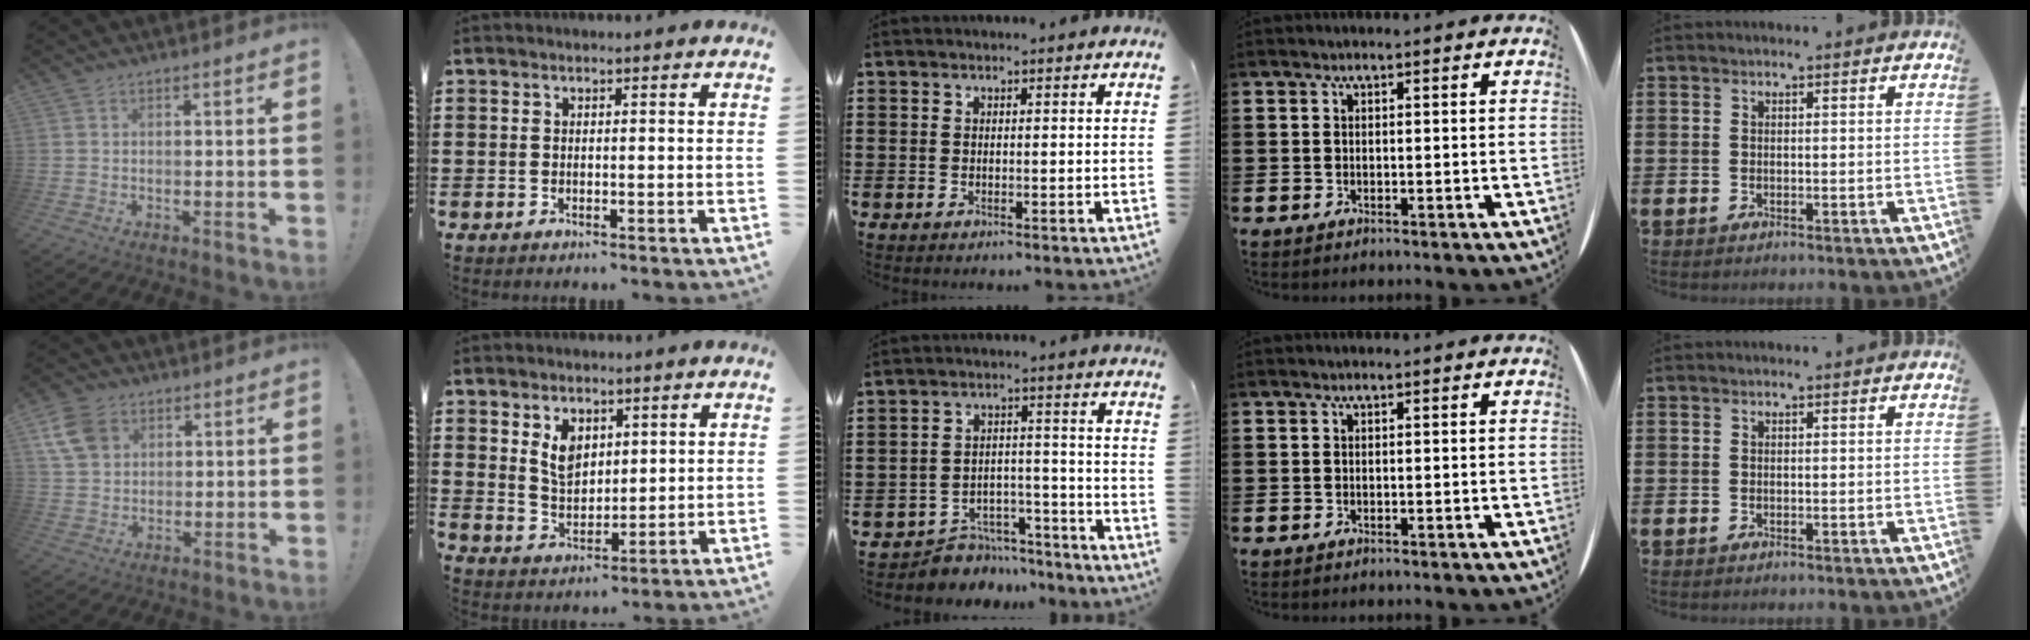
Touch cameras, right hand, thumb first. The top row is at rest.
{"thumb": {"total": 9.9, "force": [4.2, 7.5, 4.9], "torque": [-0.097, -0.010, 0.086]}, "index": {"total": 5.1, "force": [2.4, 3.4, 3.1], "torque": [-0.064, 0.007, 0.042]}, "middle": {"total": 5.6, "force": [-5.4, 1.4, 0.1], "torque": [-0.004, 0.018, -0.110]}}